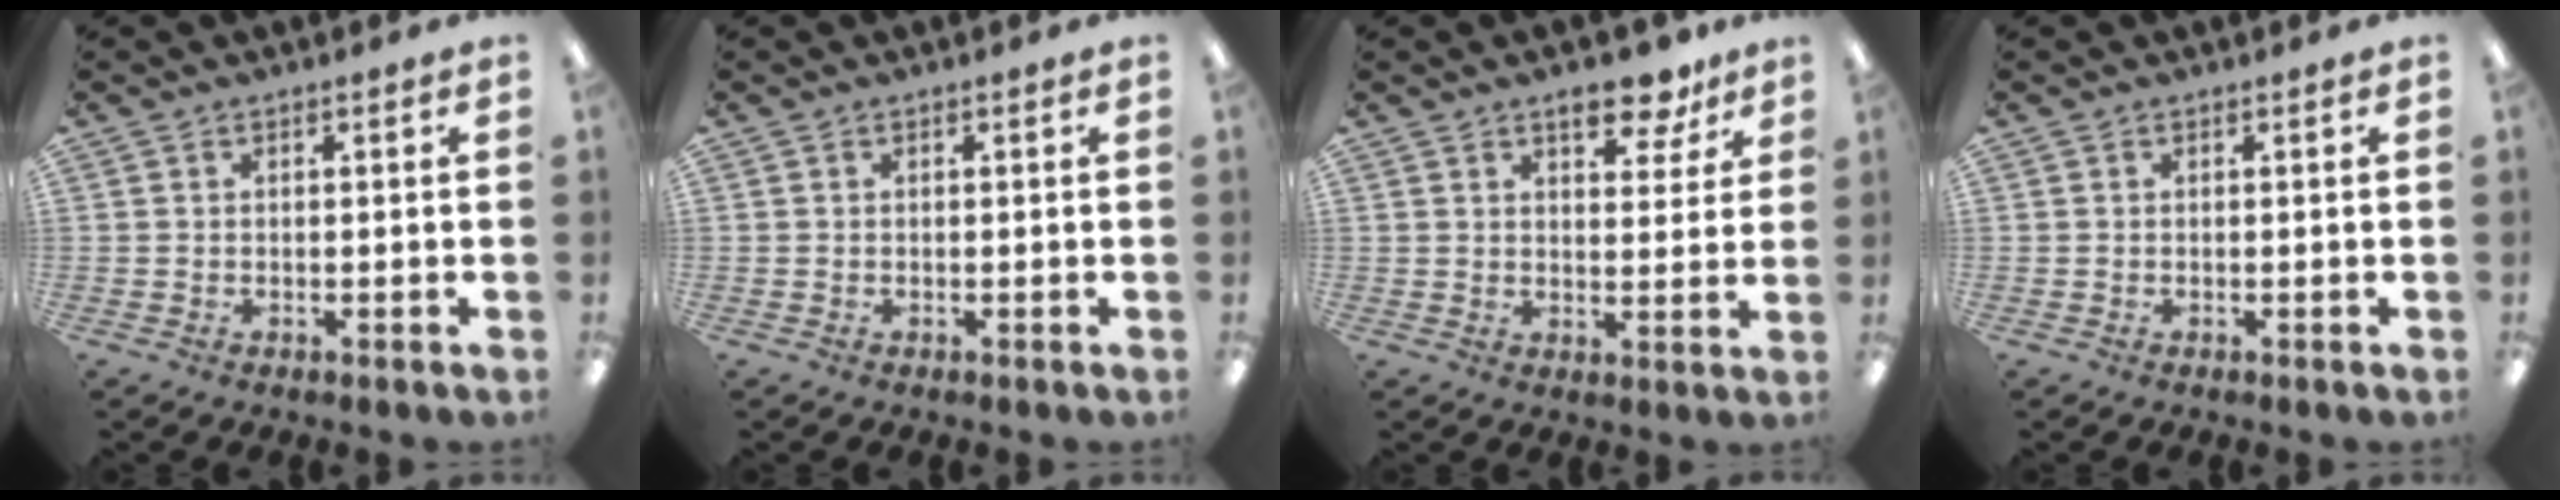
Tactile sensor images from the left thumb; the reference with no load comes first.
{"total": 0.0}
{"total": 11.6, "force": [7.9, 4.6, 7.1], "torque": [-0.094, -0.033, 0.131]}
{"total": 0.0}